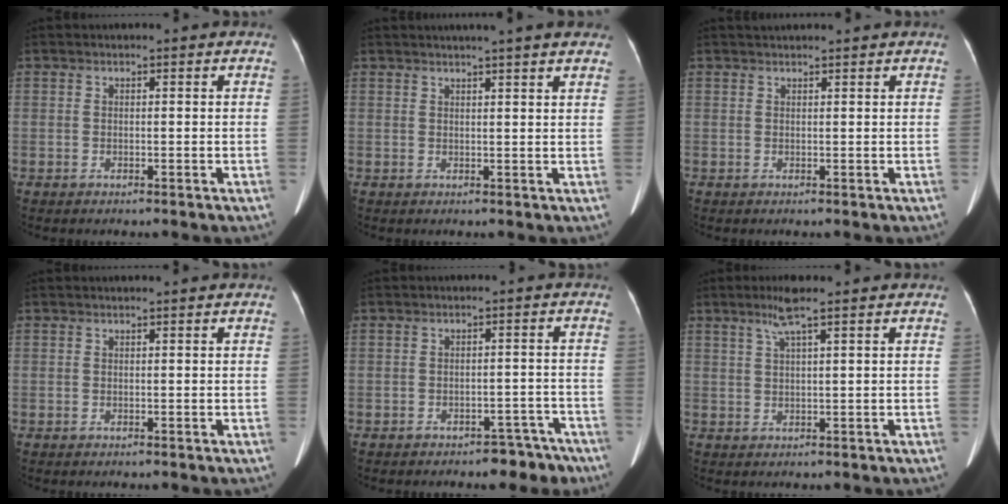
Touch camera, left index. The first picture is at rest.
{"total": 10.2, "force": [8.7, 0.2, 5.3], "torque": [-0.072, 0.021, 0.089]}
{"total": 3.0, "force": [2.8, -0.1, 0.9], "torque": [-0.009, 0.030, 0.046]}
{"total": 1.1, "force": [1.0, -0.1, 0.4], "torque": [-0.007, 0.012, 0.016]}
{"total": 5.8, "force": [-4.8, 2.8, 1.7], "torque": [-0.005, 0.021, -0.057]}
{"total": 3.6, "force": [2.2, -0.3, 2.8], "torque": [-0.063, 0.001, 0.044]}